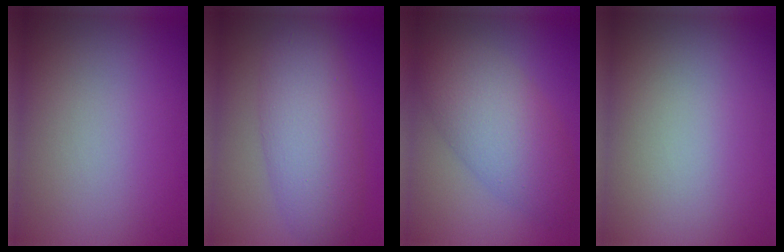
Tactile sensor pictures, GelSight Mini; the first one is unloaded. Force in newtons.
{"total": 6.6, "press": 6.6, "slide": 0.2}
{"total": 6.9, "press": 6.9, "slide": 0.2}
{"total": 0.0}